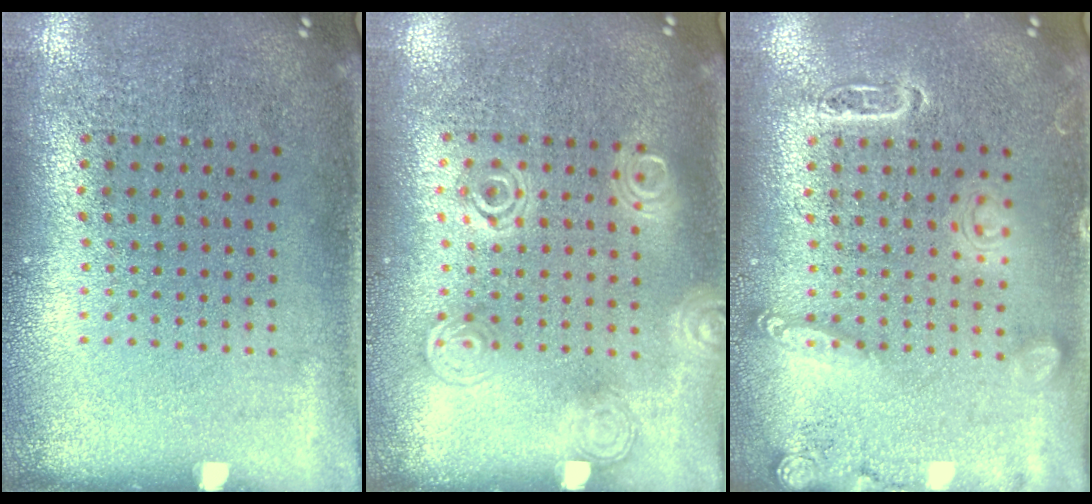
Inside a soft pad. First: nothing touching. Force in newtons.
{"total": 1.2, "press": 1.2, "slide": 0.3}
{"total": 2.7, "press": 2.7, "slide": 0.3}